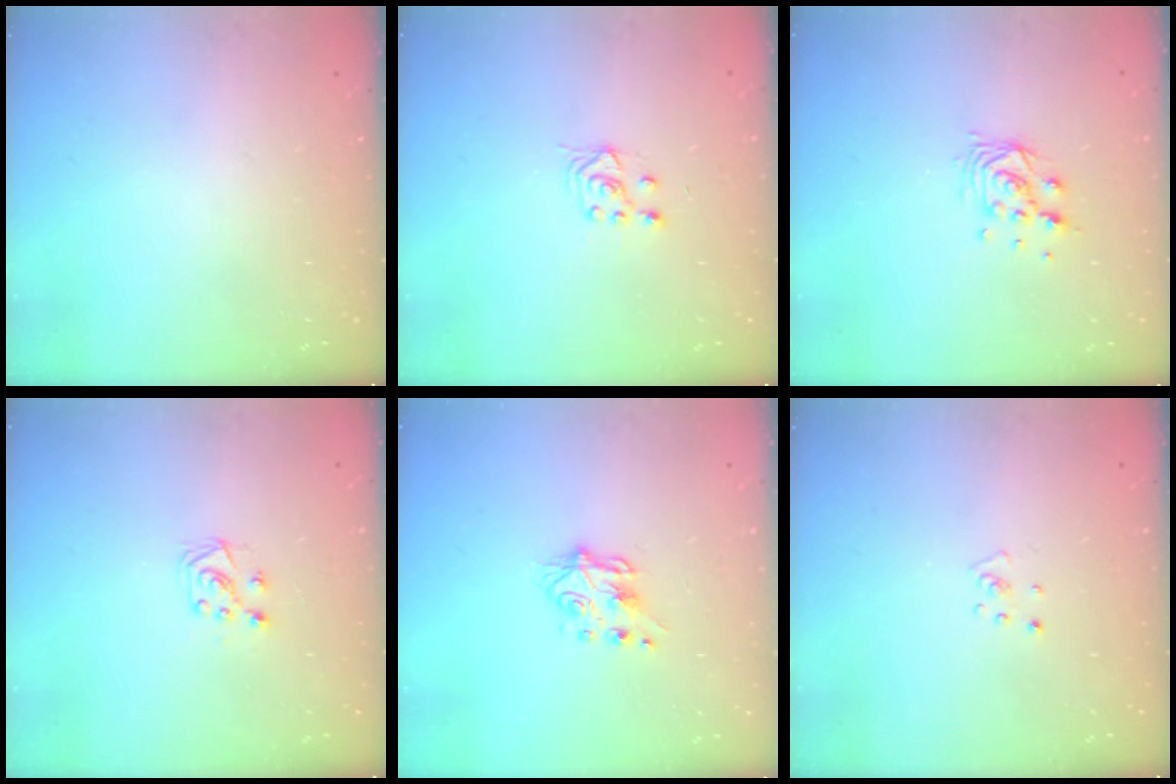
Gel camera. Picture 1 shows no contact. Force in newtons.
{"total": 3.7, "press": 3.6, "slide": 1.0}
{"total": 8.2, "press": 8.2, "slide": 0.6}
{"total": 7.3, "press": 7.2, "slide": 0.5}
{"total": 6.5, "press": 6.5, "slide": 0.6}
{"total": 2.2, "press": 2.2, "slide": 0.2}